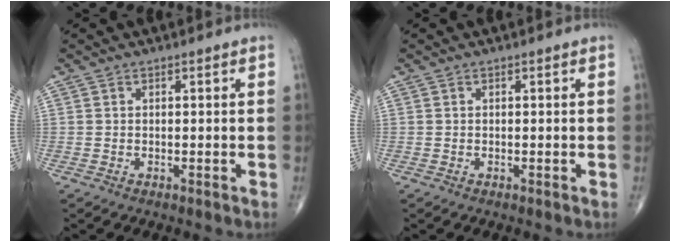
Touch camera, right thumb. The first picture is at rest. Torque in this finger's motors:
{"motor_torque": [0.00, 0.00, -0.01, 0.01, 0.01]}